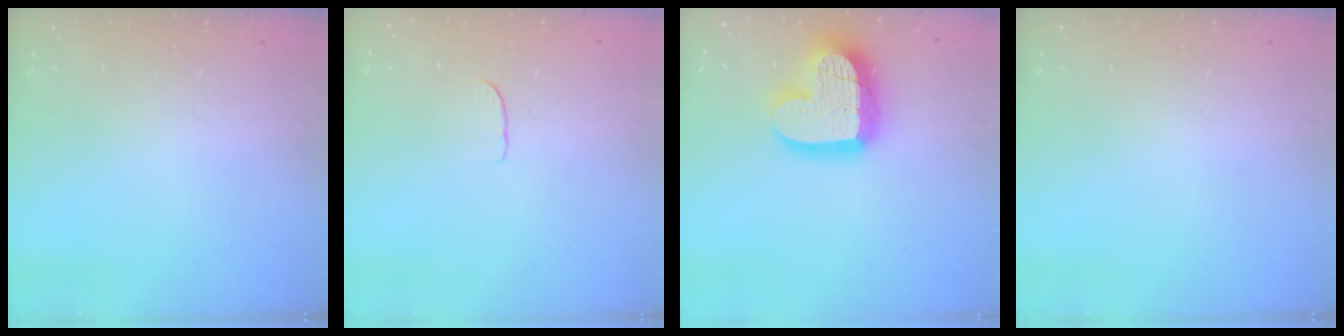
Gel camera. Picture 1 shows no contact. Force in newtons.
{"total": 4.1, "press": 4.1, "slide": 0.3}
{"total": 16.9, "press": 16.9, "slide": 1.3}
{"total": 0.0}